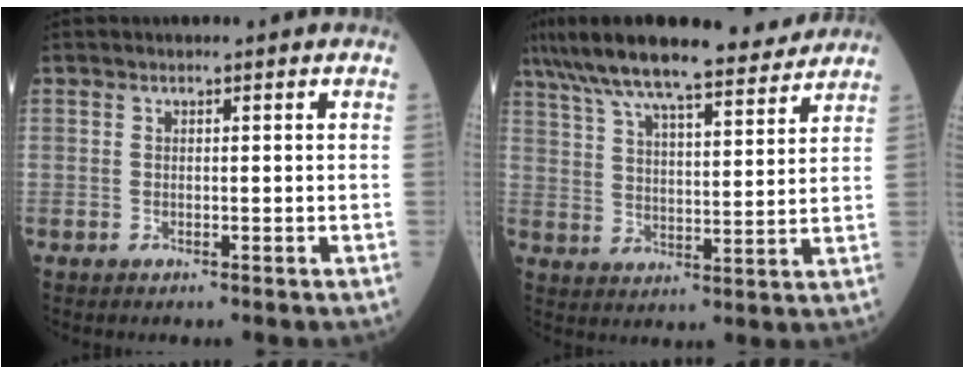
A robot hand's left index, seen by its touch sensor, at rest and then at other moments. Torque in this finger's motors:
{"motor_torque": [1.09, -1.06, 0.51, 0.16]}